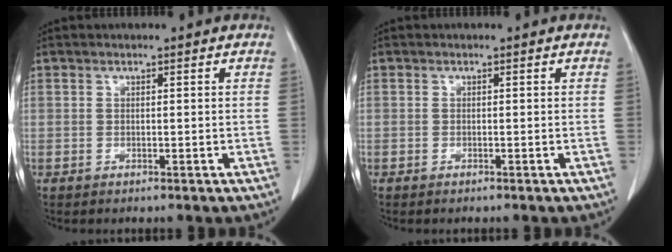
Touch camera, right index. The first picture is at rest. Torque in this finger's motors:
{"motor_torque": [0.02, -0.02, -0.01, 0.00]}